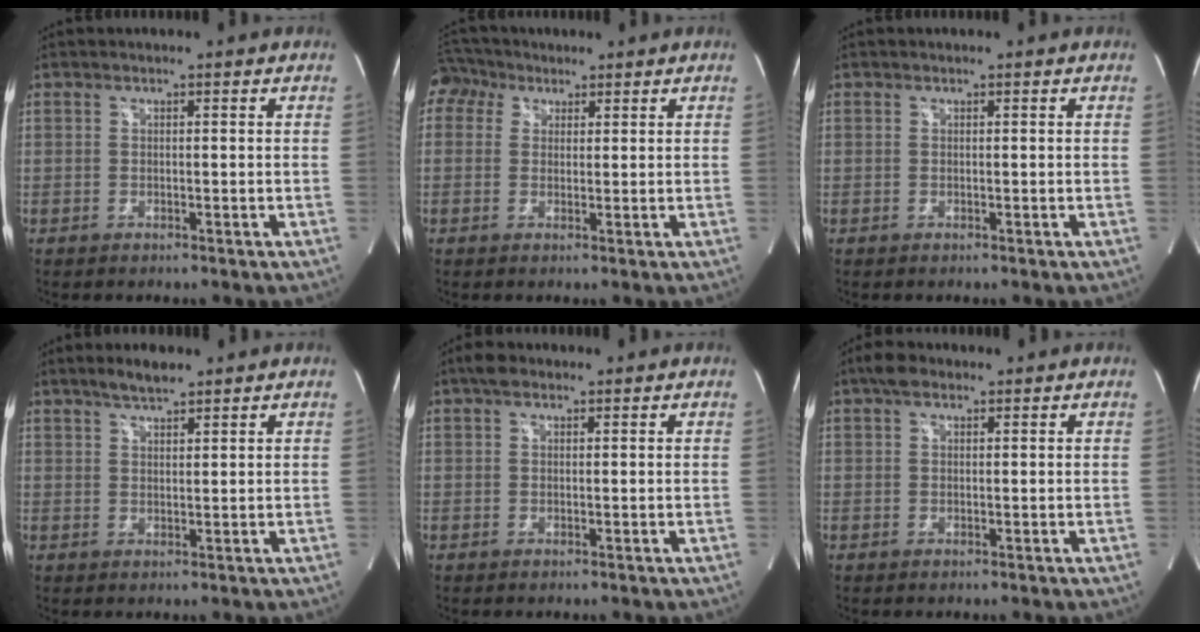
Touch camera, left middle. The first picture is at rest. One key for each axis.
{"total": 5.4, "fx": 3.1, "fy": 4.2, "fz": 1.1, "tx": -0.031, "ty": 0.035, "tz": 0.062}
{"total": 0.0}
{"total": 3.7, "fx": 3.0, "fy": 0.7, "fz": 1.9, "tx": -0.044, "ty": 0.005, "tz": 0.057}
{"total": 2.0, "fx": 1.4, "fy": 1.0, "fz": 1.0, "tx": -0.024, "ty": 0.017, "tz": 0.023}
{"total": 2.5, "fx": 1.7, "fy": 1.2, "fz": 1.4, "tx": -0.032, "ty": 0.018, "tz": 0.029}